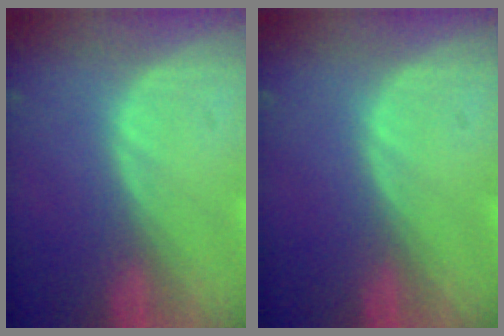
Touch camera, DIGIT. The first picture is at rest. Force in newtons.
{"total": 0.0}